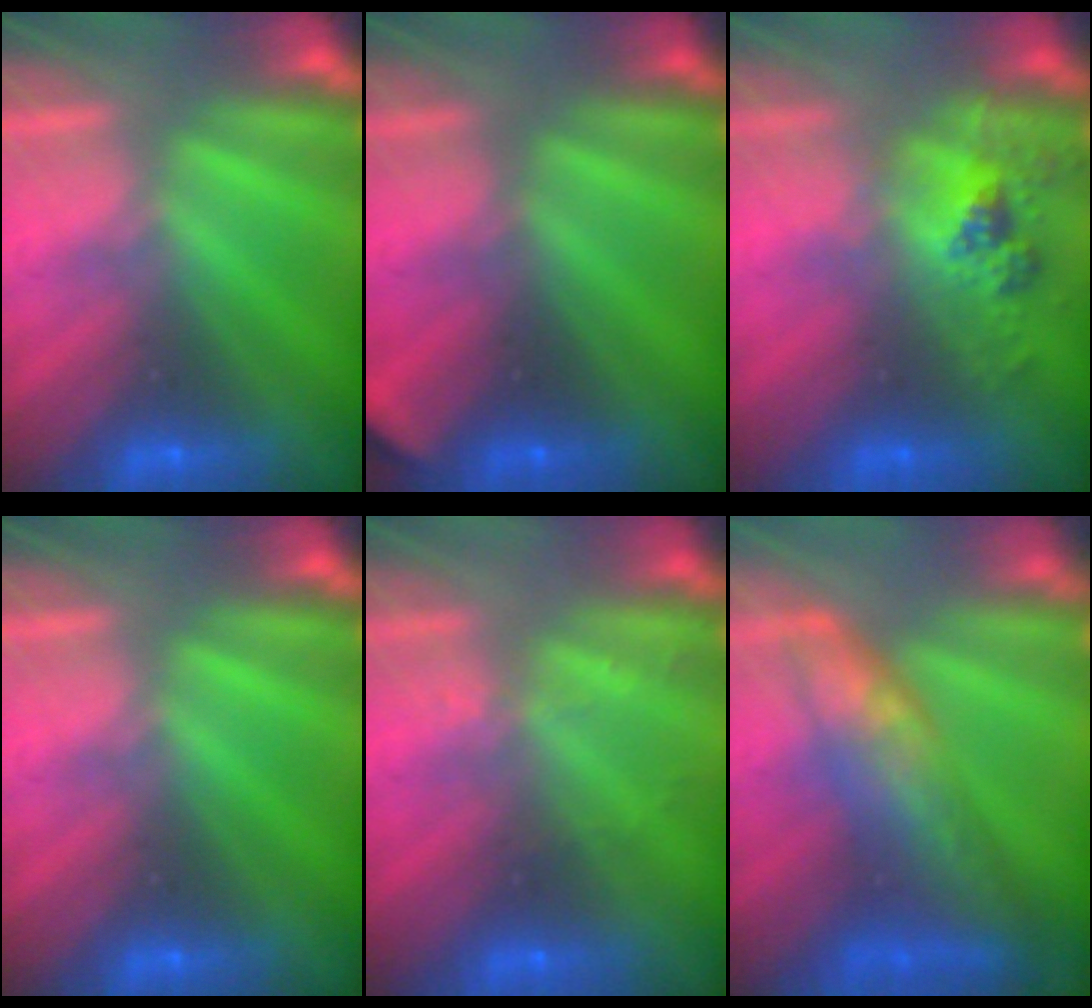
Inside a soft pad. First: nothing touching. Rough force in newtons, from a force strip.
{"total": 2.1}
{"total": 2.4}
{"total": 0.0}
{"total": 1.9}
{"total": 6.7}